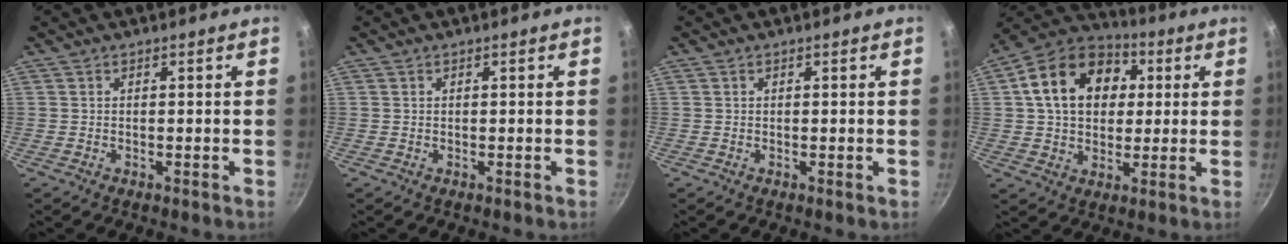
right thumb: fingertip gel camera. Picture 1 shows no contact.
{"total": 0.0}
{"total": 0.0}
{"total": 17.5, "force": [3.8, 13.1, 11.0], "torque": [-0.163, 0.026, 0.051]}